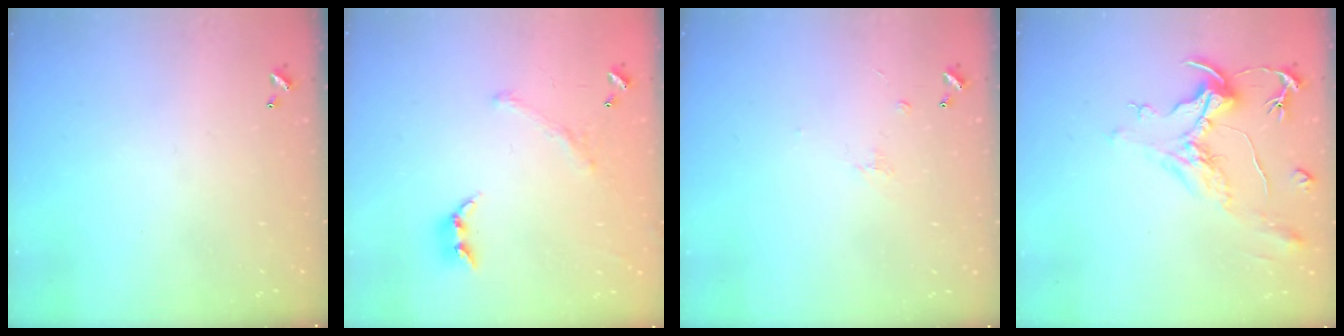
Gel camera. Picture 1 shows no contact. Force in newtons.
{"total": 1.5, "press": 1.0, "slide": 1.2}
{"total": 1.2, "press": 1.1, "slide": 0.6}
{"total": 2.2, "press": 1.7, "slide": 1.4}